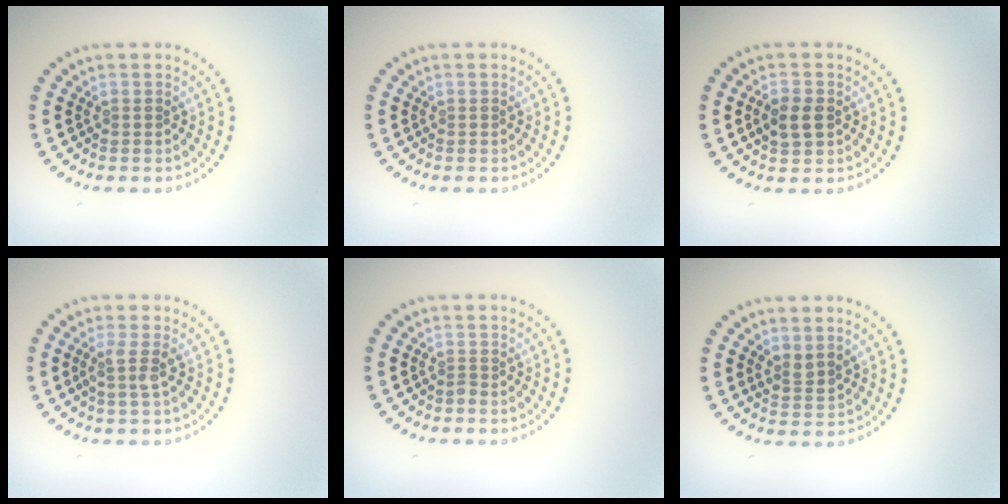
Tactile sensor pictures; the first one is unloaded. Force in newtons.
{"total": 0.0}
{"total": 2.6, "press": 2.6, "slide": 0.1}
{"total": 1.8, "press": 1.3, "slide": 1.2}
{"total": 0.5, "press": 0.4, "slide": 0.4}
{"total": 1.6, "press": 1.3, "slide": 1.0}